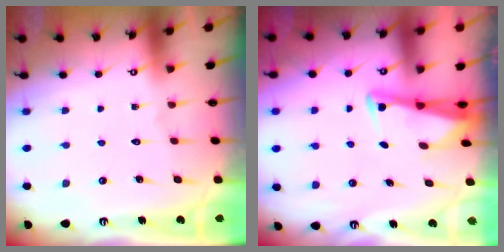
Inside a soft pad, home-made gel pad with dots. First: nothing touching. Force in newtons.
{"total": 2.9, "press": 2.9, "slide": 0.2}